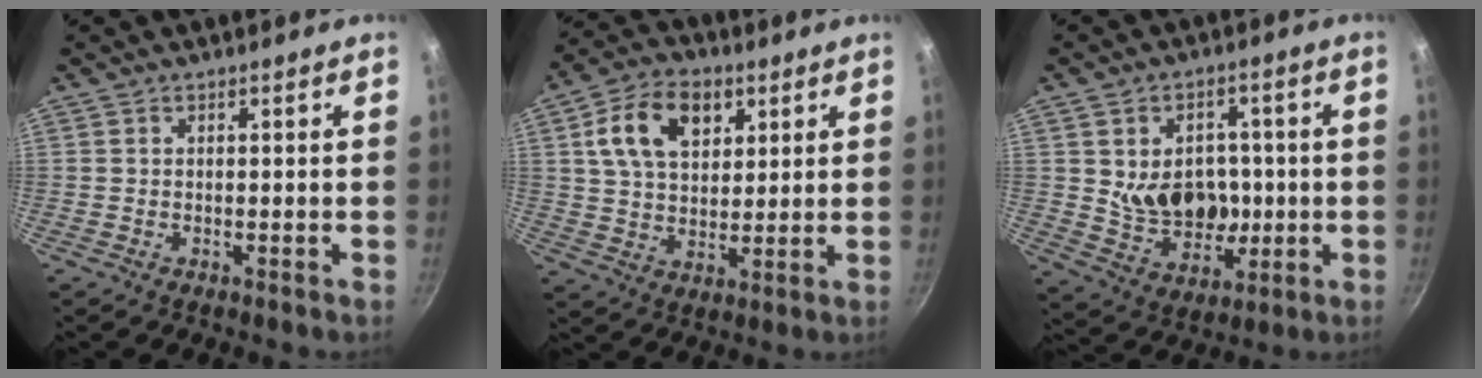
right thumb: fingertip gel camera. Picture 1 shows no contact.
{"total": 13.3, "force": [4.8, 8.8, 8.8], "torque": [-0.128, -0.001, 0.078]}
{"total": 12.7, "force": [0.2, 9.9, 7.9], "torque": [-0.083, -0.004, 0.020]}